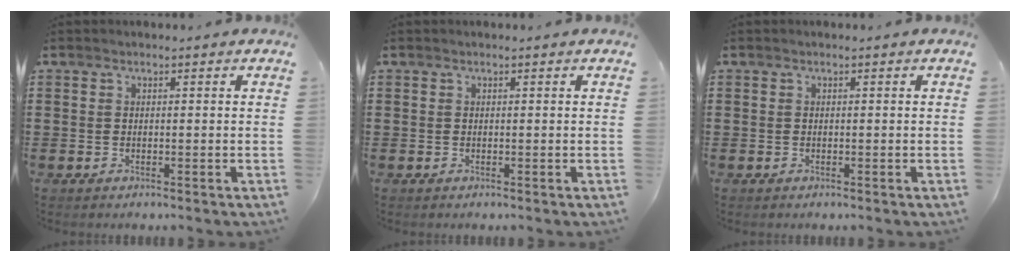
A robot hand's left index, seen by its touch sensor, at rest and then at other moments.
{"total": 0.0}
{"total": 0.0}